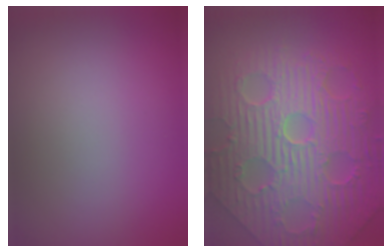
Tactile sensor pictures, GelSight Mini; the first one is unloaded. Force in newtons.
{"total": 11.8, "press": 7.7, "slide": 8.9}